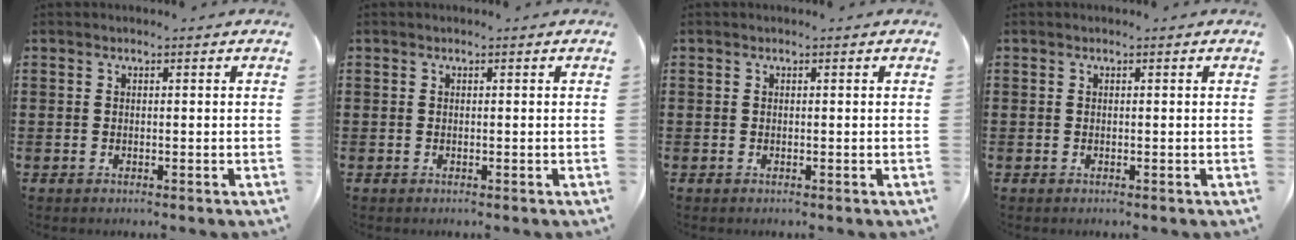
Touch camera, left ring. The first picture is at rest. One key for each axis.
{"total": 0.0}
{"total": 0.0}
{"total": 0.0}